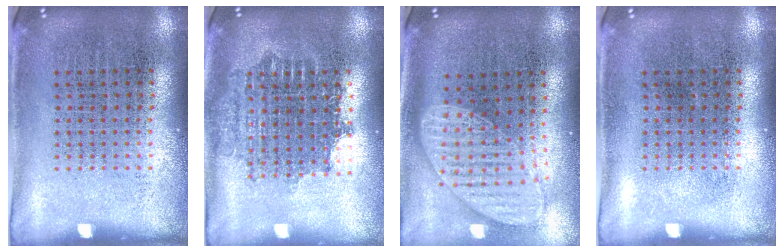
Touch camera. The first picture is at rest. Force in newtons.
{"total": 1.7, "press": 1.4, "slide": 1.0}
{"total": 1.8, "press": 1.5, "slide": 1.0}
{"total": 0.0}